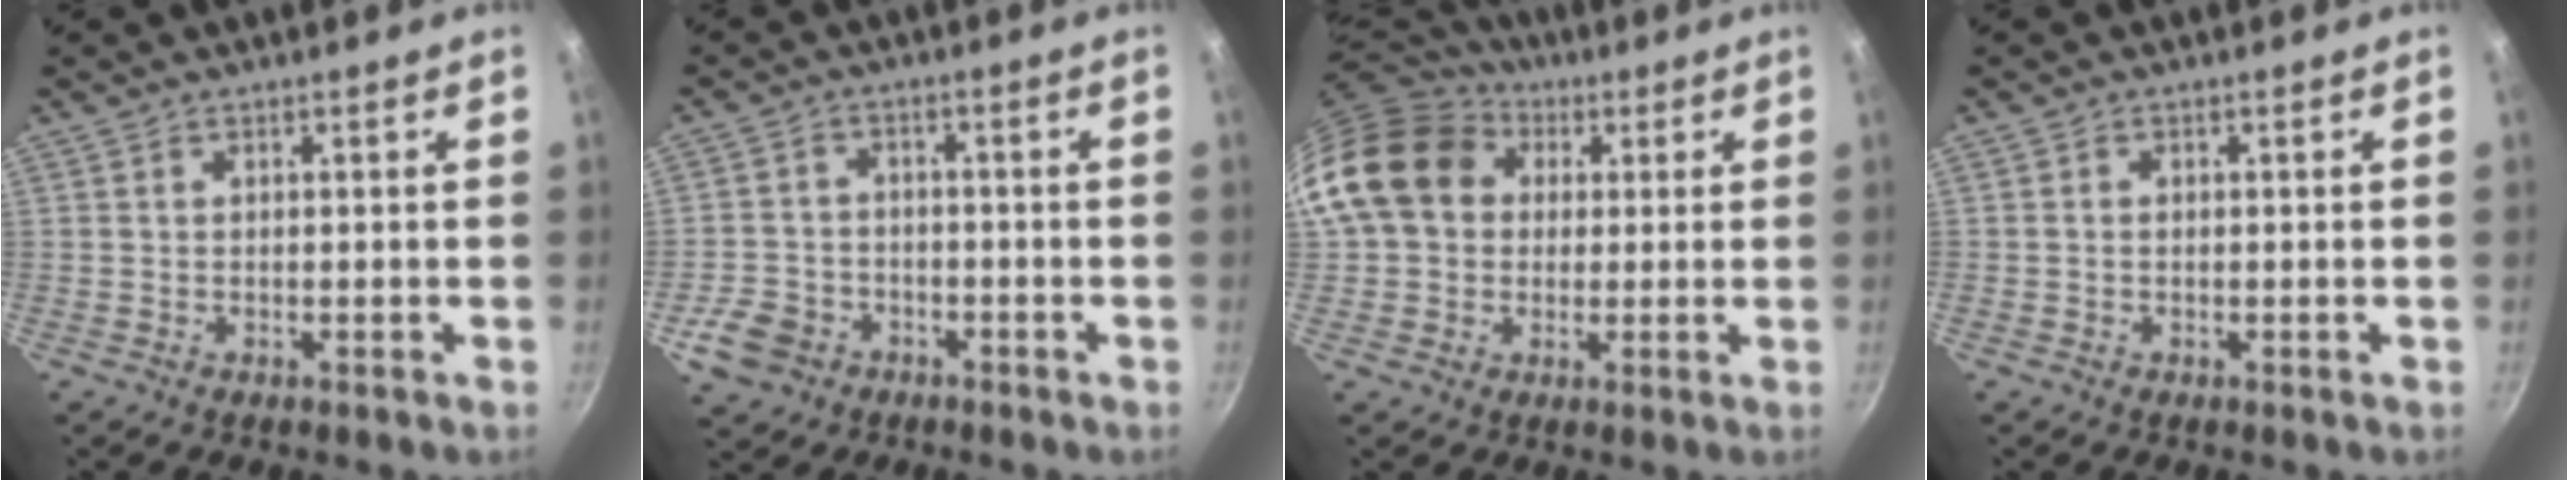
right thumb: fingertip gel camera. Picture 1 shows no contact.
{"total": 7.2, "force": [-3.6, 5.6, 2.7], "torque": [-0.046, 0.029, -0.061]}
{"total": 16.3, "force": [3.6, 13.3, 8.6], "torque": [-0.140, 0.029, 0.051]}
{"total": 0.7, "force": [-0.1, 0.6, 0.4], "torque": [-0.007, 0.004, -0.002]}